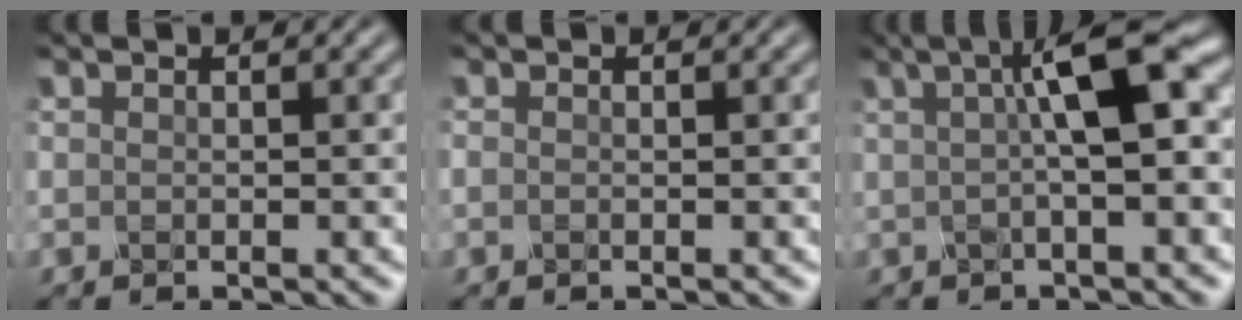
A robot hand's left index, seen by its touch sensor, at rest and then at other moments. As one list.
[{"total": 0.0}, {"total": 6.8, "force": [1.4, 1.4, 6.5], "torque": [-0.085, 0.017, 0.013]}]